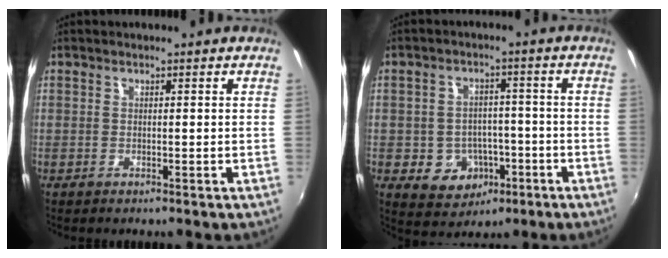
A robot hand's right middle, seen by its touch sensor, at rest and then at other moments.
{"total": 9.0, "force": [-3.4, 7.5, 3.7], "torque": [-0.090, 0.013, -0.030]}